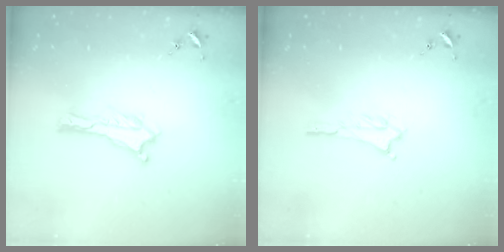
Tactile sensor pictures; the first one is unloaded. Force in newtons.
{"total": 1.2, "press": 1.2, "slide": 0.2}